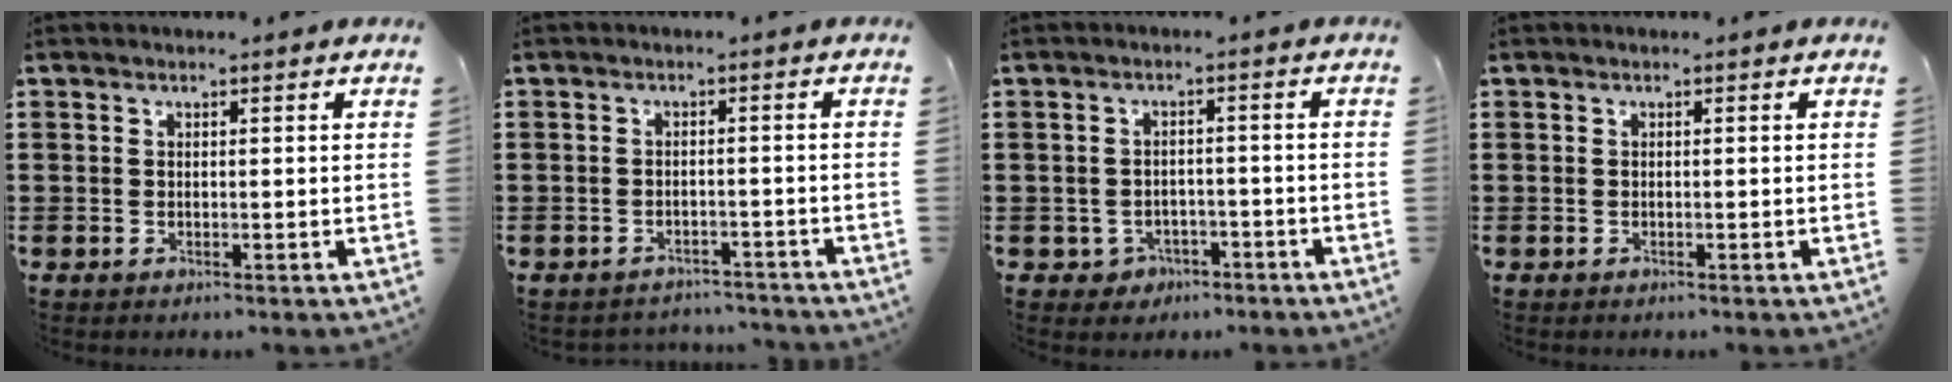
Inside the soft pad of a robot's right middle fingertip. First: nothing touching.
{"total": 2.1, "force": [-2.1, 0.2, -0.1], "torque": [-0.007, -0.001, -0.046]}
{"total": 2.2, "force": [-1.7, 1.3, 0.2], "torque": [-0.012, 0.002, -0.039]}
{"total": 0.0}